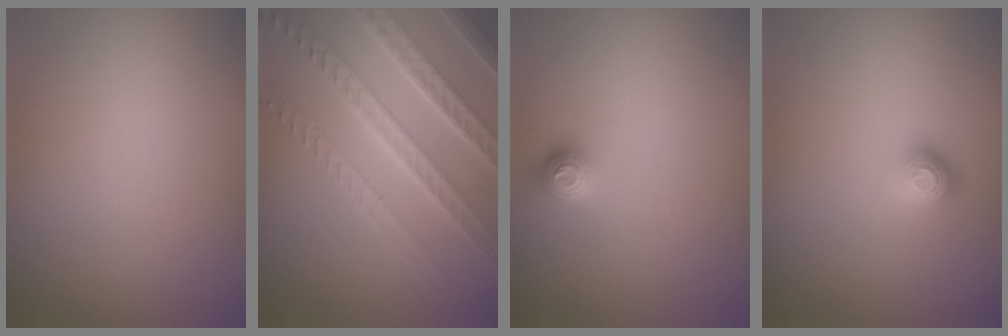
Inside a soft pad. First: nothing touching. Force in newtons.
{"total": 7.8, "press": 5.4, "slide": 5.6}
{"total": 1.2, "press": 1.1, "slide": 0.4}
{"total": 1.6, "press": 1.1, "slide": 1.2}